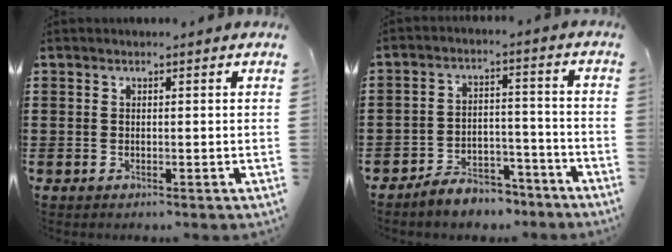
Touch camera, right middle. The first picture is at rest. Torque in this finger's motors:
{"motor_torque": [2.14, 0.00, 0.10, 0.09]}